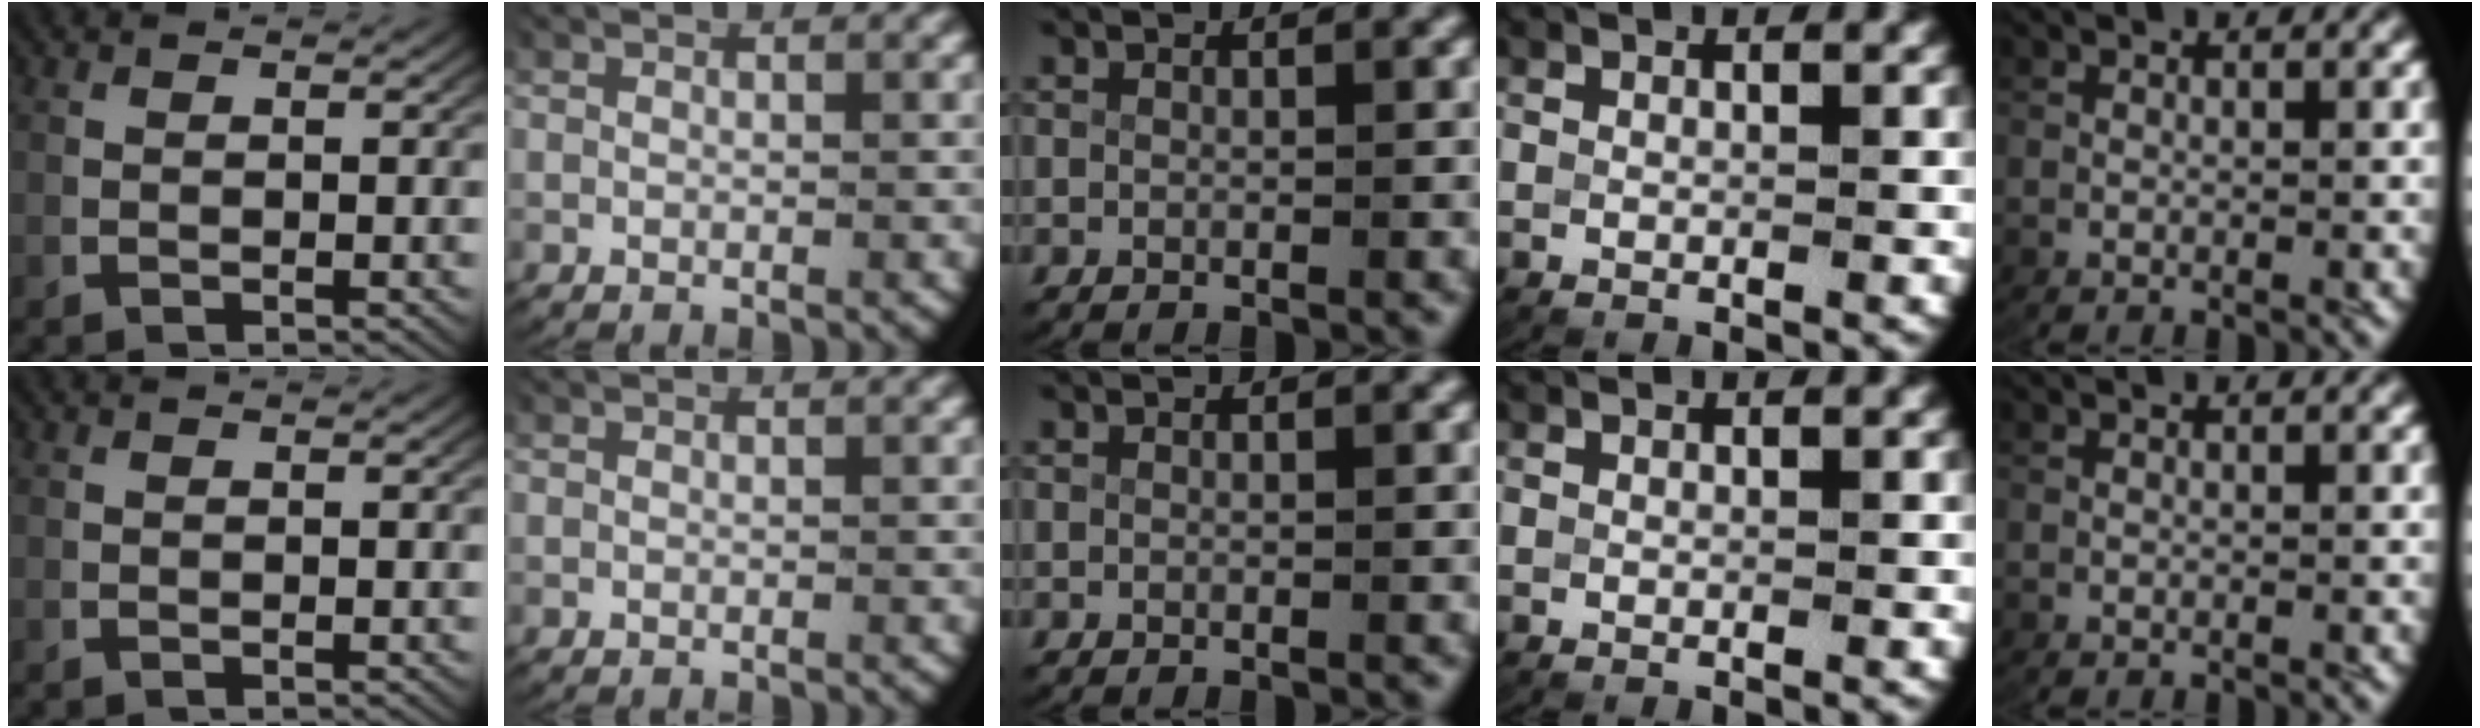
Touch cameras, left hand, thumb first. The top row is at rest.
{}